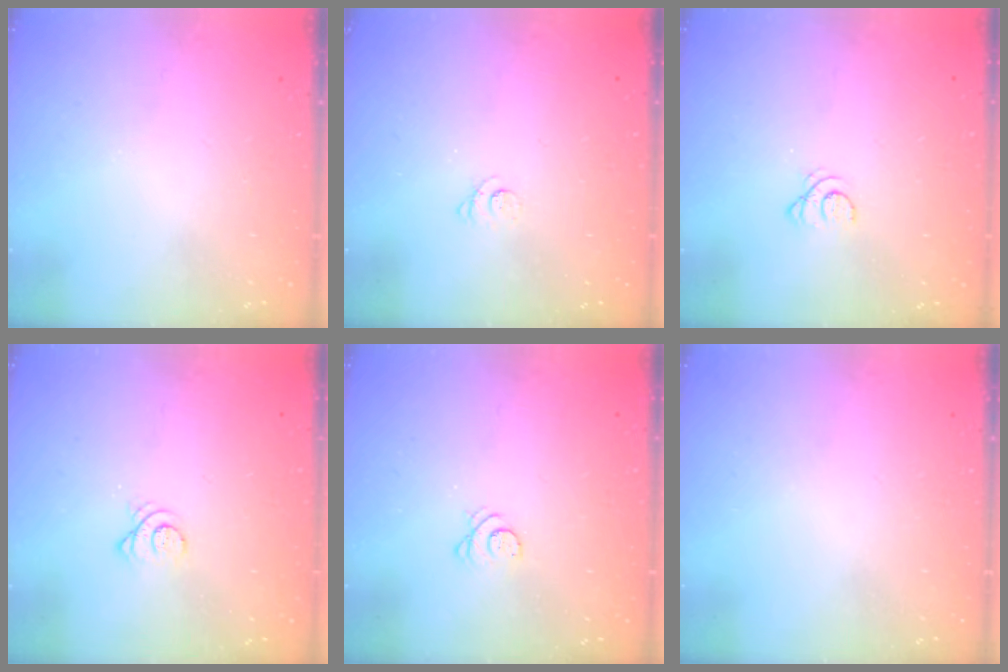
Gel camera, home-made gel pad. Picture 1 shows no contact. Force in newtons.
{"total": 2.2, "press": 2.2, "slide": 0.3}
{"total": 1.8, "press": 1.8, "slide": 0.2}
{"total": 3.2, "press": 3.2, "slide": 0.5}
{"total": 2.7, "press": 2.7, "slide": 0.4}
{"total": 0.0}